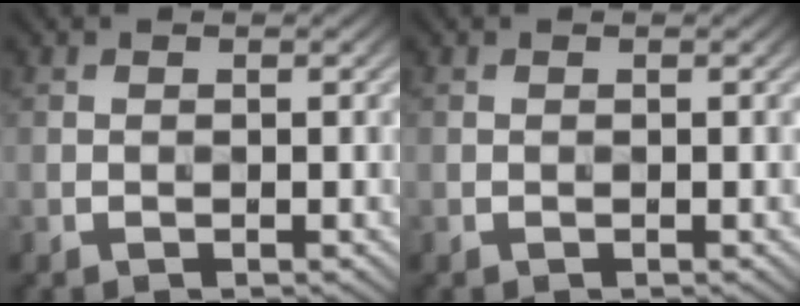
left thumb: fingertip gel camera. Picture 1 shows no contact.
{"total": 0.0}